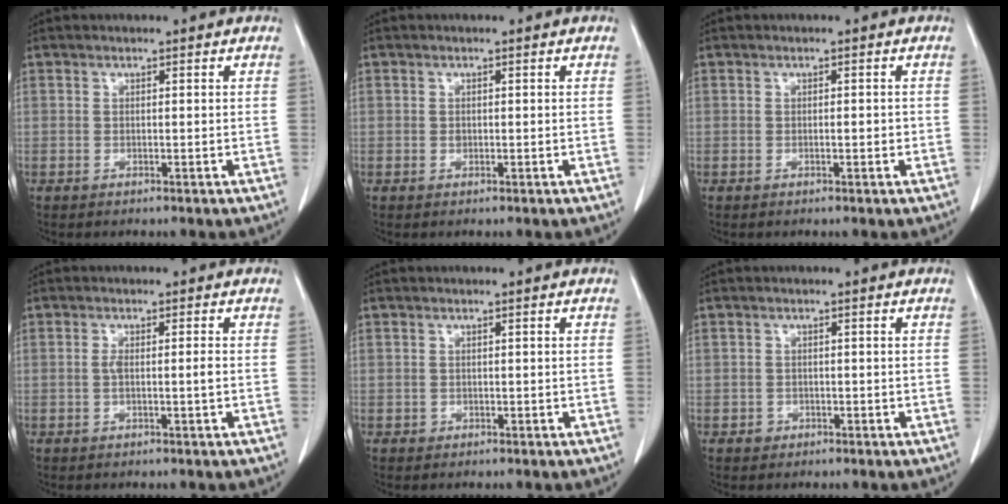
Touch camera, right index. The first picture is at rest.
{"total": 0.5, "force": [-0.1, 0.4, 0.3], "torque": [-0.006, 0.001, -0.002]}
{"total": 0.8, "force": [-0.2, 0.3, 0.8], "torque": [-0.012, 0.001, -0.001]}
{"total": 2.1, "force": [-0.3, 0.1, 2.1], "torque": [-0.040, 0.000, -0.006]}
{"total": 0.6, "force": [-0.1, 0.6, -0.1], "torque": [0.001, 0.005, -0.002]}
{"total": 1.2, "force": [-0.5, 1.1, 0.0], "torque": [0.003, 0.006, -0.007]}